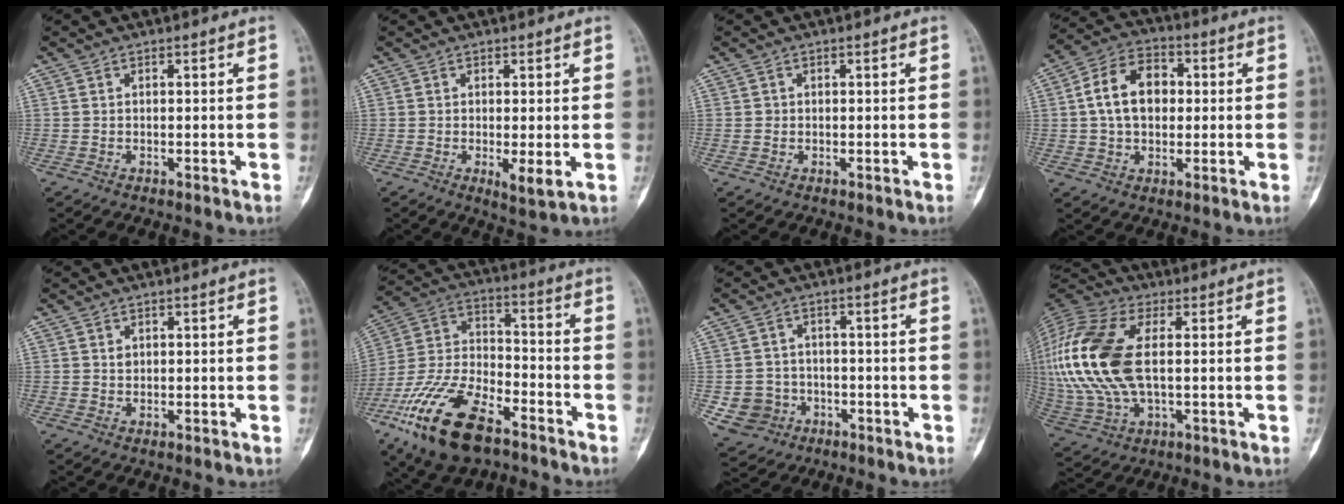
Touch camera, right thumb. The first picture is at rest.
{"total": 3.3, "force": [-0.4, 0.8, 3.2], "torque": [-0.055, -0.013, -0.004]}
{"total": 0.7, "force": [0.0, 0.7, 0.1], "torque": [0.002, 0.001, 0.000]}
{"total": 11.5, "force": [1.1, 8.0, 8.1], "torque": [-0.124, 0.020, 0.013]}
{"total": 1.0, "force": [0.3, 0.8, 0.4], "torque": [0.000, -0.001, 0.006]}
{"total": 20.3, "force": [-11.7, 9.4, 13.7], "torque": [-0.281, 0.047, -0.220]}
{"total": 7.1, "force": [-2.2, 6.6, 1.4], "torque": [-0.013, 0.020, -0.029]}
{"total": 23.1, "force": [1.8, 12.4, 19.4], "torque": [-0.455, 0.002, 0.033]}